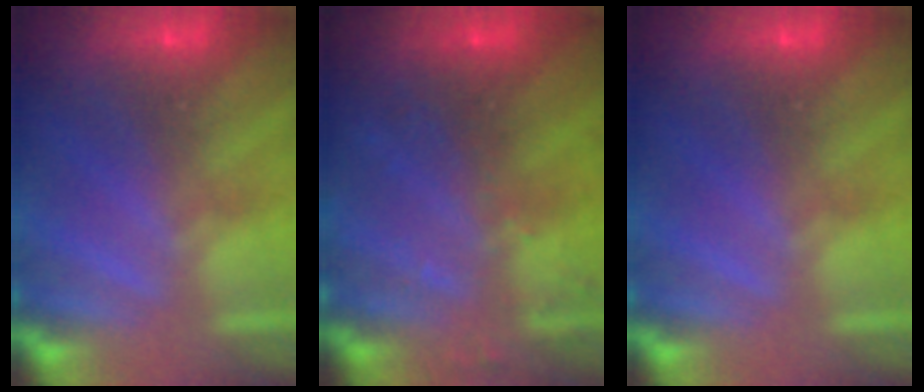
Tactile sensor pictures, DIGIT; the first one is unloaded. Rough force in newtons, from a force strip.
{"total": 2.9}
{"total": 0.0}